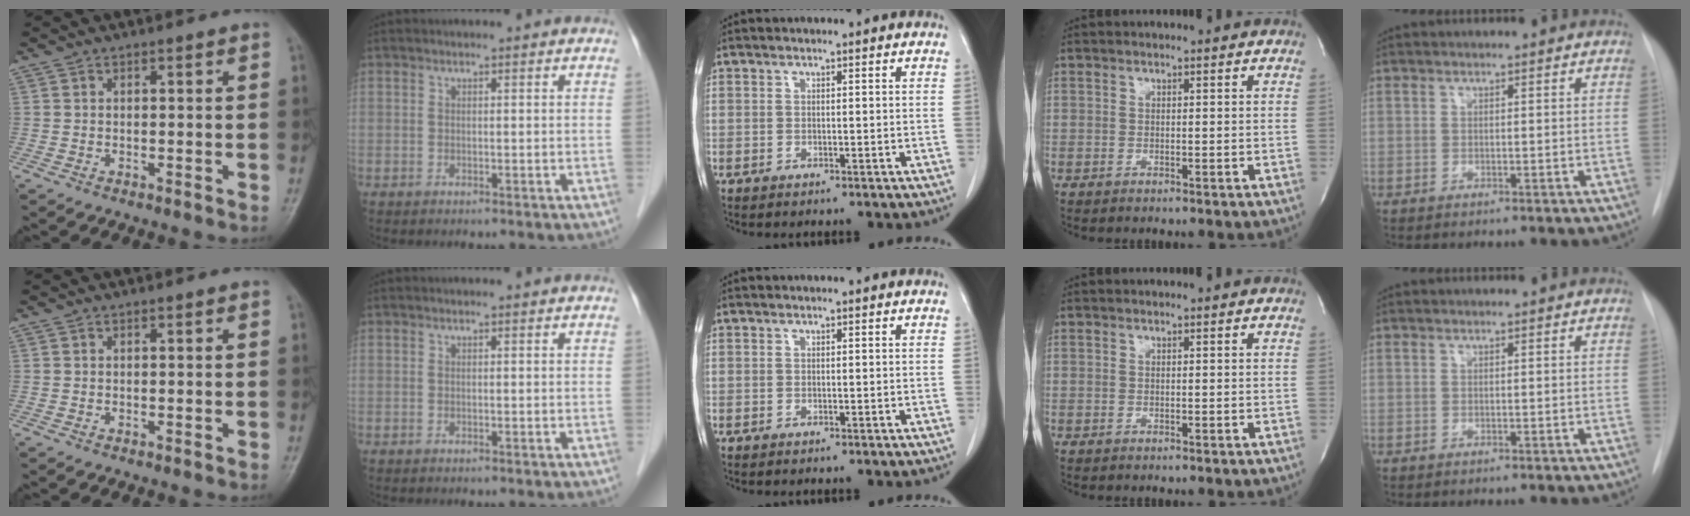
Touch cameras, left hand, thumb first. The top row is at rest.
{}